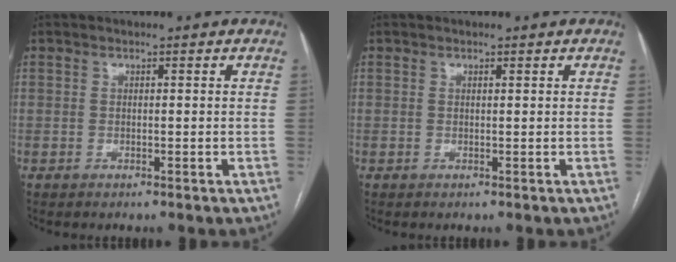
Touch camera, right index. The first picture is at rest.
{"total": 0.0}